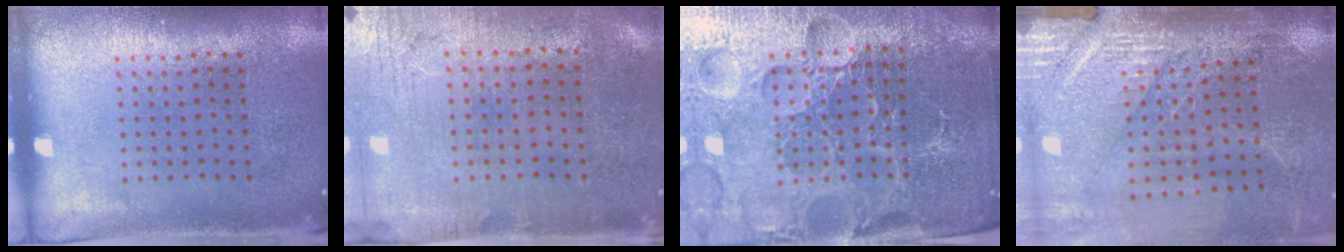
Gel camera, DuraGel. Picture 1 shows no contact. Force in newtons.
{"total": 0.5, "press": 0.2, "slide": 0.5}
{"total": 5.3, "press": 5.0, "slide": 1.7}
{"total": 3.2, "press": 3.1, "slide": 0.6}